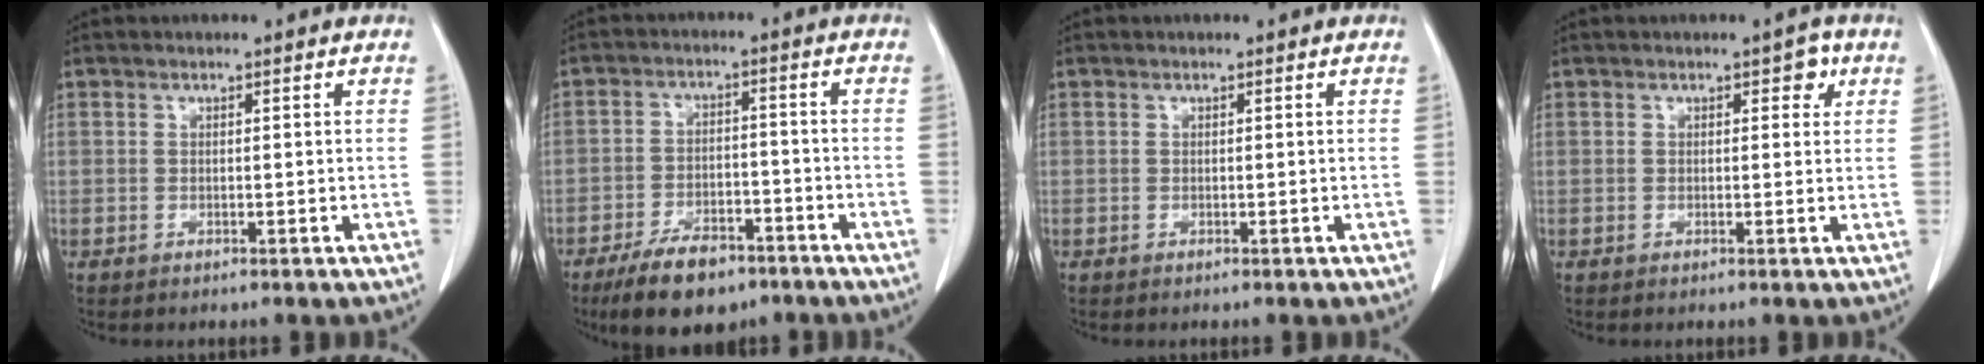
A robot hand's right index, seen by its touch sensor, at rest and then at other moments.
{"total": 9.6, "force": [-7.0, 4.1, 5.3], "torque": [-0.091, -0.006, -0.117]}
{"total": 0.0}
{"total": 2.3, "force": [1.0, 1.3, 1.6], "torque": [-0.013, 0.006, 0.011]}